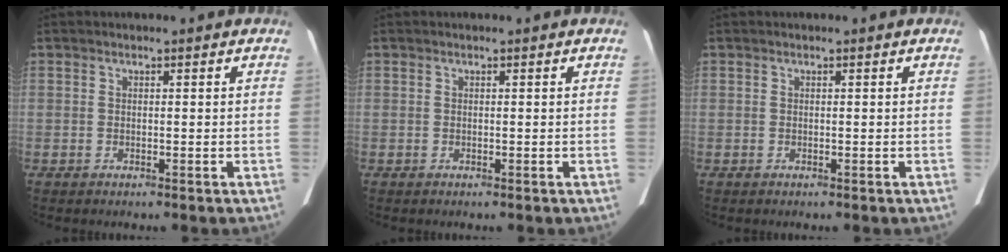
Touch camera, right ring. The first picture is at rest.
{"total": 0.0}
{"total": 0.0}